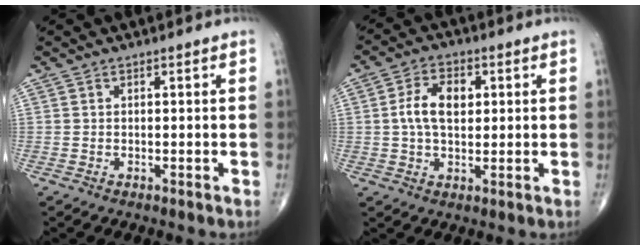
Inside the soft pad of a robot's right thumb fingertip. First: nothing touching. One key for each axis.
{"total": 7.7, "fx": 1.2, "fy": 4.6, "fz": 6.0, "tx": -0.102, "ty": 0.008, "tz": 0.018}